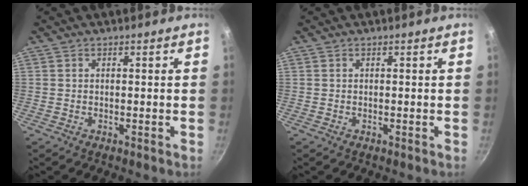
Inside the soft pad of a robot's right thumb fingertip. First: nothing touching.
{"total": 0.0}